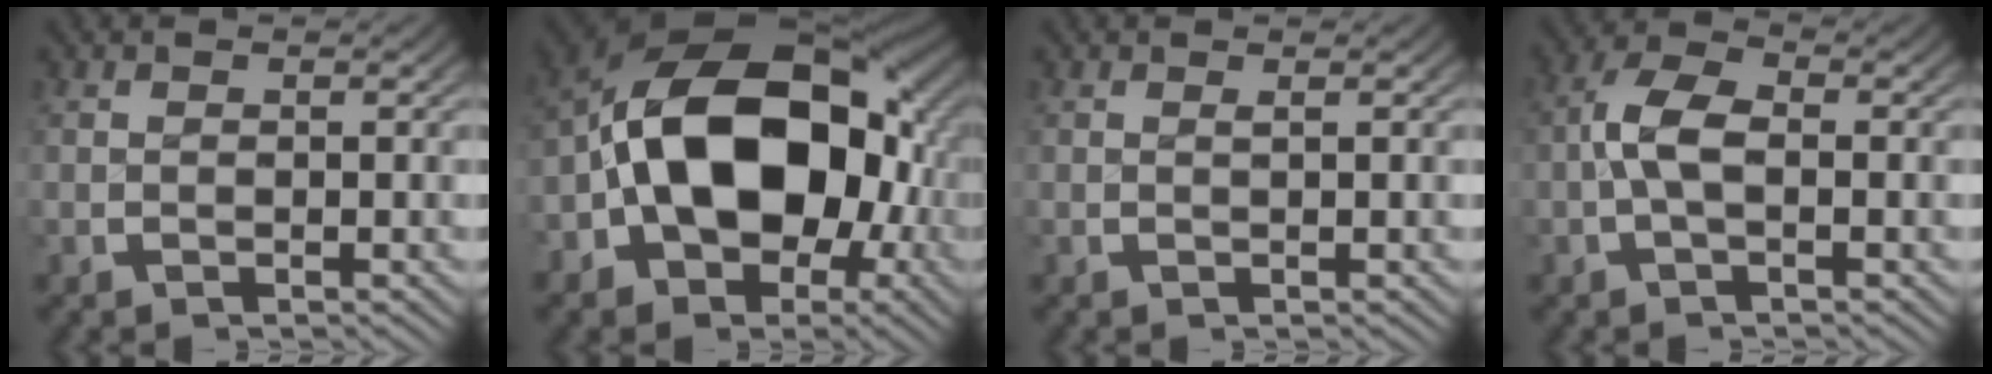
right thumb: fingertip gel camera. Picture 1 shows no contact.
{"total": 20.2, "force": [-1.6, 14.1, 14.3], "torque": [-0.285, -0.060, -0.012]}
{"total": 0.5, "force": [0.4, -0.1, 0.3], "torque": [-0.003, 0.000, 0.006]}
{"total": 4.4, "force": [-0.5, 2.5, 3.6], "torque": [-0.085, -0.008, -0.011]}